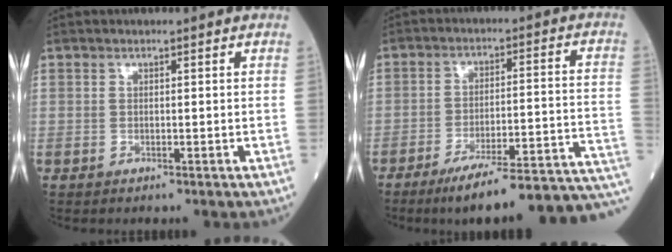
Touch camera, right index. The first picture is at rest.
{"total": 19.8, "force": [-16.2, 0.6, 11.2], "torque": [-0.091, 0.018, -0.227]}